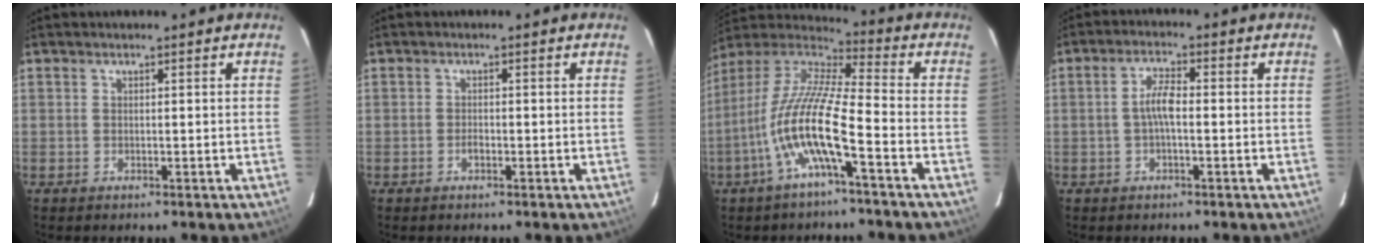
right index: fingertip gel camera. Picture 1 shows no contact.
{"total": 1.1, "force": [-0.5, 0.6, 0.7], "torque": [-0.013, 0.003, -0.010]}
{"total": 14.3, "force": [-5.5, 1.9, 13.0], "torque": [-0.246, -0.008, -0.111]}
{"total": 4.5, "force": [-0.4, 1.2, 4.3], "torque": [-0.086, 0.009, -0.007]}